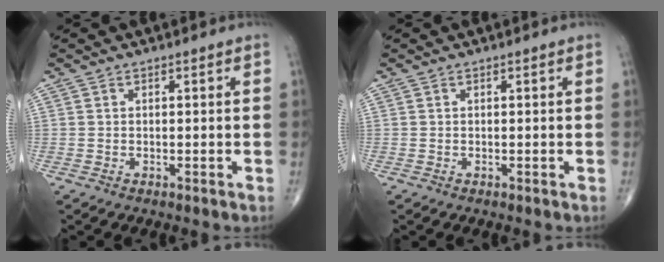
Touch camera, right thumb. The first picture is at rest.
{"total": 0.0}